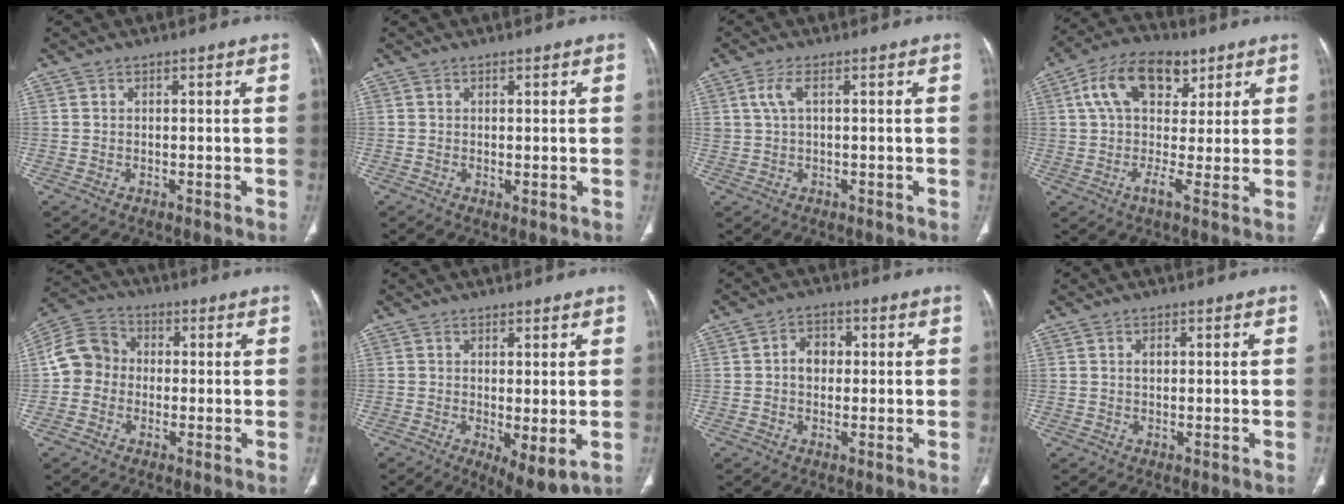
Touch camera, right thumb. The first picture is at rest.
{"total": 0.6, "force": [0.0, 0.2, 0.6], "torque": [-0.013, -0.005, 0.001]}
{"total": 3.0, "force": [0.9, 1.2, 2.6], "torque": [-0.068, 0.009, 0.022]}
{"total": 13.2, "force": [4.7, 7.5, 9.8], "torque": [-0.145, 0.005, 0.072]}
{"total": 8.2, "force": [-0.7, 7.3, 3.7], "torque": [-0.052, 0.029, -0.031]}
{"total": 5.9, "force": [-1.0, 2.0, 5.5], "torque": [-0.086, -0.023, -0.012]}
{"total": 4.6, "force": [0.3, 3.7, 2.8], "torque": [-0.027, 0.013, 0.000]}
{"total": 1.5, "force": [0.4, 1.0, 1.0], "torque": [-0.015, 0.001, 0.007]}